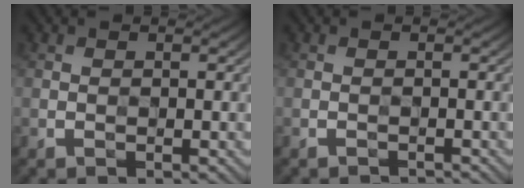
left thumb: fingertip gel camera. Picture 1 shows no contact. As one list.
[{"total": 1.1, "force": [-0.8, -0.5, -0.4], "torque": [0.008, 0.007, -0.012]}]